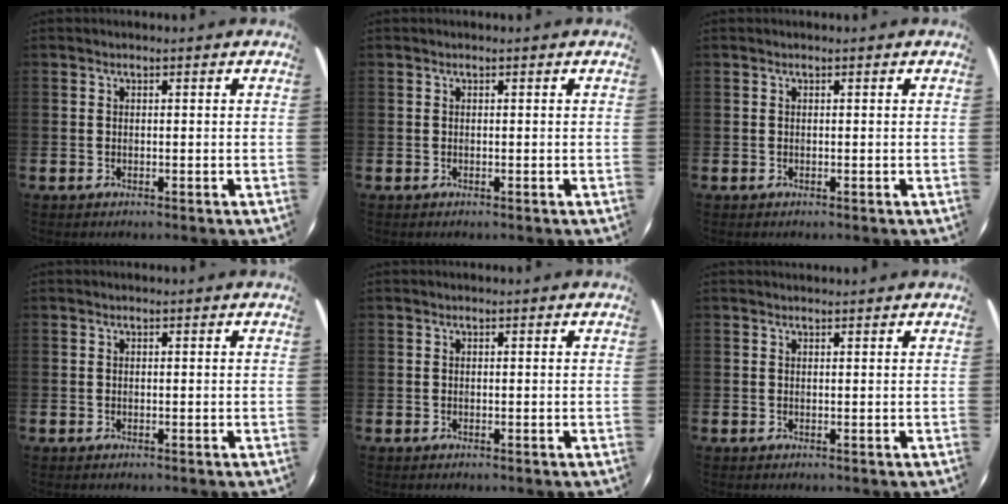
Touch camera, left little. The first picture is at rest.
{"total": 0.0}
{"total": 0.0}
{"total": 0.0}
{"total": 0.0}
{"total": 0.6, "force": [0.6, 0.0, 0.0], "torque": [0.008, -0.002, 0.010]}